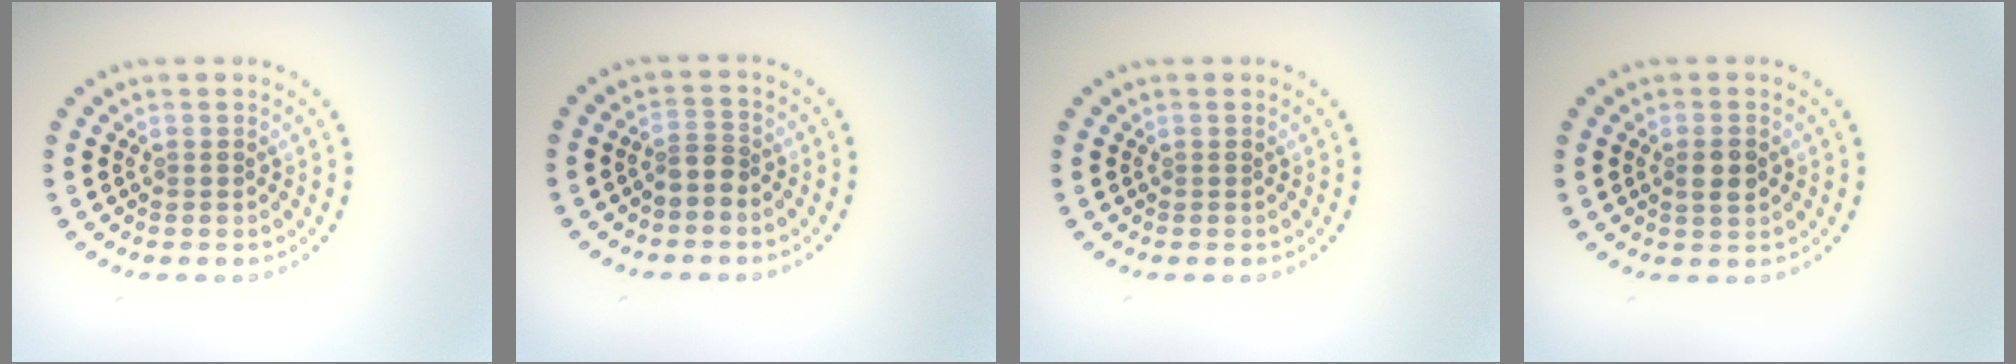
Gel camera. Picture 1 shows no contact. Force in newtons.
{"total": 1.5, "press": 1.2, "slide": 1.0}
{"total": 0.0}
{"total": 1.9, "press": 1.9, "slide": 0.3}